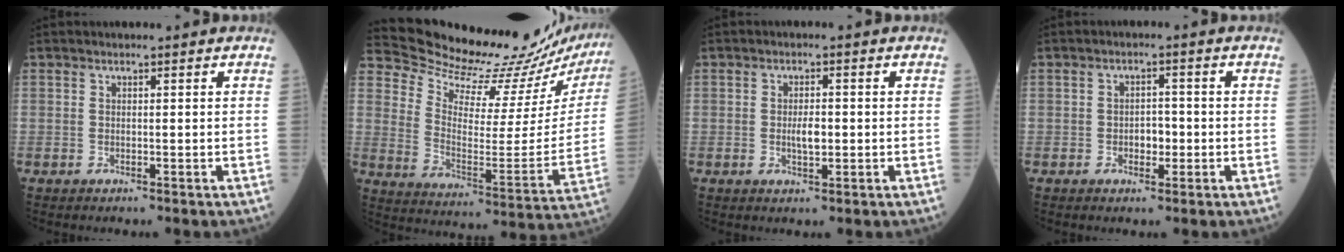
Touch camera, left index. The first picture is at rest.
{"total": 23.2, "force": [22.6, 2.5, 4.6], "torque": [-0.091, -0.119, 0.298]}
{"total": 2.5, "force": [-0.4, 0.9, 2.3], "torque": [-0.043, -0.002, -0.007]}
{"total": 2.5, "force": [-0.9, 1.5, 1.8], "torque": [-0.021, 0.003, -0.014]}